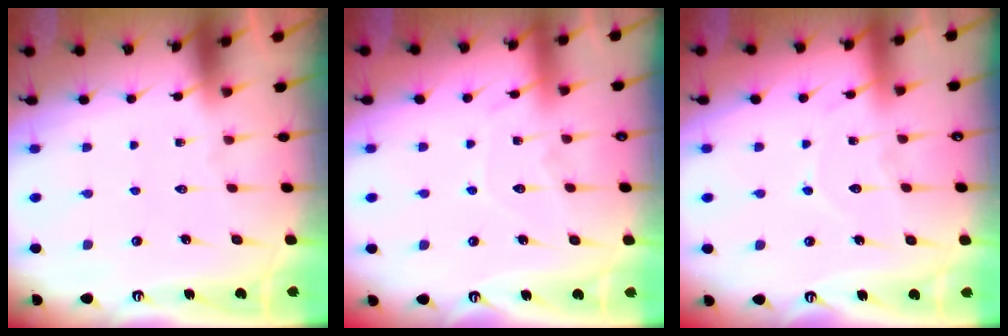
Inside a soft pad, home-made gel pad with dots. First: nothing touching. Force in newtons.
{"total": 8.0, "press": 8.0, "slide": 0.5}
{"total": 7.4, "press": 7.4, "slide": 0.8}